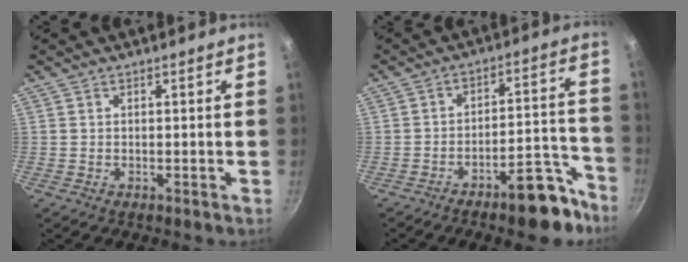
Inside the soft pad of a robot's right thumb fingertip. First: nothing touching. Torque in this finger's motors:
{"motor_torque": [1.98, 0.68, 1.10, -1.09, 0.09]}